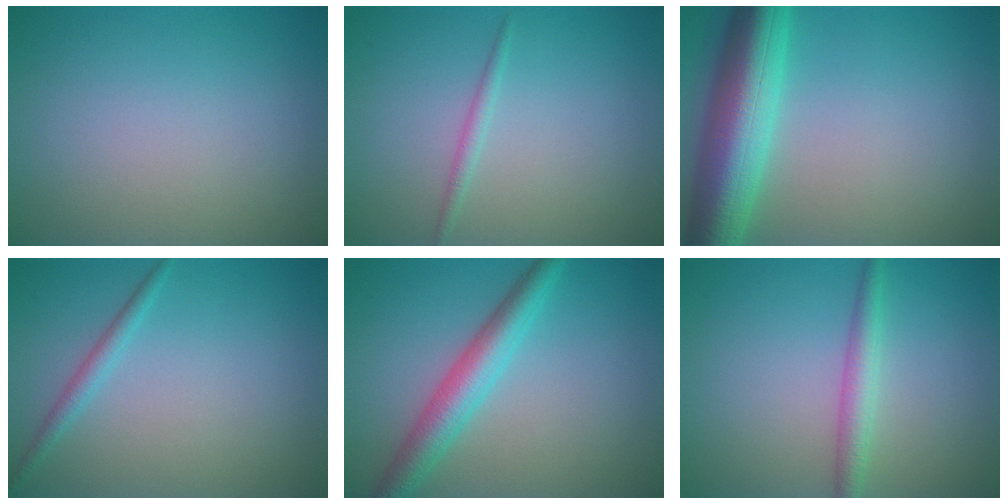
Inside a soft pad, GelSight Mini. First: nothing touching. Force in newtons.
{"total": 1.0, "press": 1.0, "slide": 0.0}
{"total": 9.2, "press": 9.2, "slide": 0.2}
{"total": 1.4, "press": 1.4, "slide": 0.0}
{"total": 4.4, "press": 4.4, "slide": 0.1}
{"total": 2.3, "press": 2.3, "slide": 0.1}